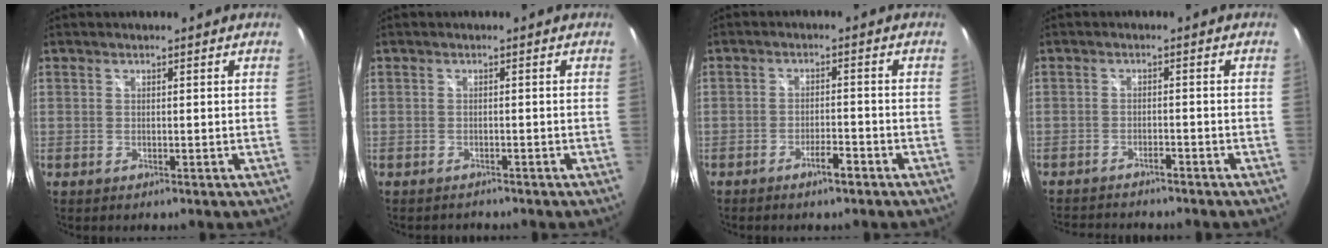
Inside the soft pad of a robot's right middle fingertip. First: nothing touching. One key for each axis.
{"total": 0.9, "fx": -0.9, "fy": -0.1, "fz": -0.1, "tx": -0.001, "ty": -0.005, "tz": -0.016}
{"total": 2.8, "fx": -1.9, "fy": 0.2, "fz": 1.9, "tx": -0.043, "ty": -0.001, "tz": -0.034}
{"total": 6.4, "fx": -6.0, "fy": 0.7, "fz": 2.2, "tx": -0.056, "ty": -0.009, "tz": -0.092}